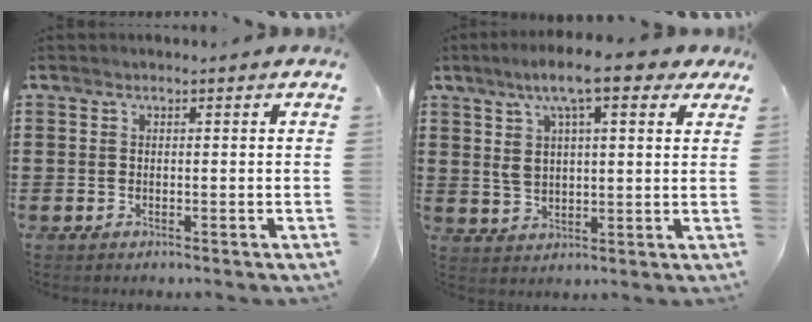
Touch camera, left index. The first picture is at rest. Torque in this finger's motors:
{"motor_torque": [2.14, 0.00, 0.84, 0.21]}